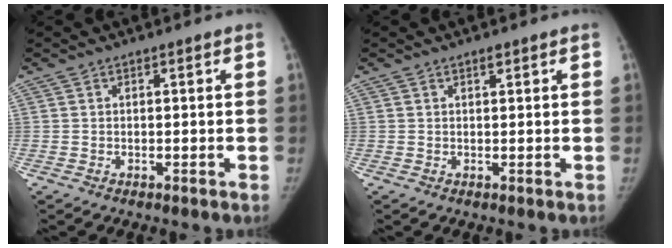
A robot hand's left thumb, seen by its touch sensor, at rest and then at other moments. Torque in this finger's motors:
{"motor_torque": [0.14, 0.00, 0.55, -0.42, 0.01]}